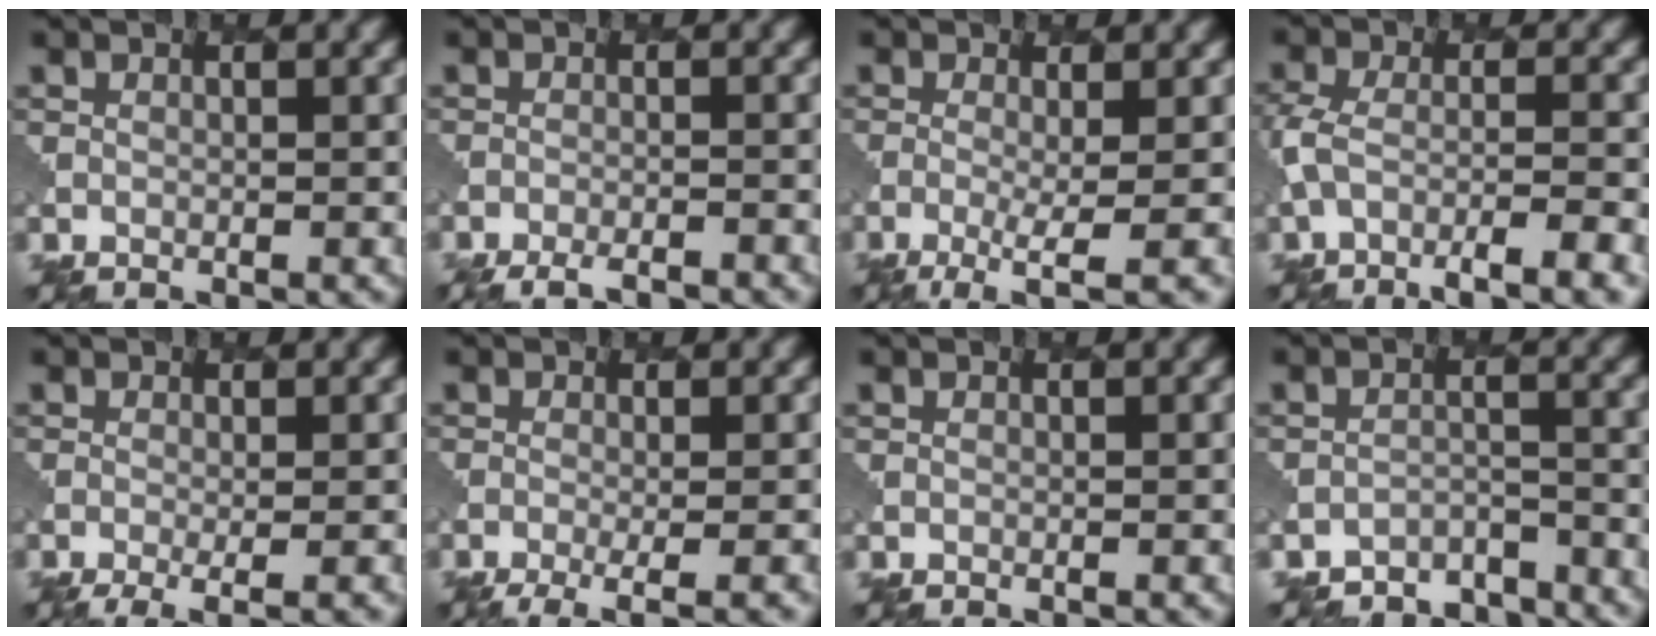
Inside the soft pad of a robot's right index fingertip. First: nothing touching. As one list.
[{"total": 6.1, "force": [-5.4, 1.4, 2.2], "torque": [-0.020, 0.003, -0.069]}, {"total": 3.6, "force": [-1.2, 0.7, 3.3], "torque": [-0.061, -0.003, -0.029]}, {"total": 6.8, "force": [-3.6, 1.9, 5.4], "torque": [-0.100, -0.005, -0.072]}, {"total": 3.5, "force": [-1.3, 1.0, 3.1], "torque": [-0.043, -0.003, -0.018]}, {"total": 4.0, "force": [-1.9, 1.0, 3.3], "torque": [-0.043, -0.002, -0.031]}, {"total": 0.0}, {"total": 5.2, "force": [-5.0, 1.4, 0.5], "torque": [-0.004, -0.009, -0.072]}]